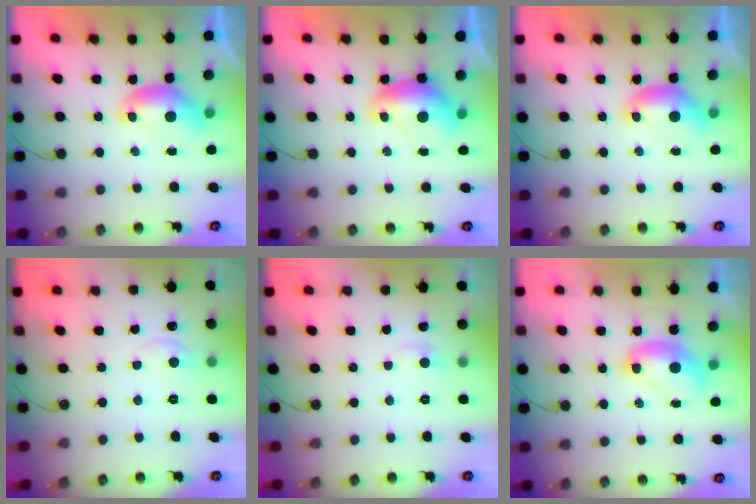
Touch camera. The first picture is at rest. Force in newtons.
{"total": 1.4, "press": 1.3, "slide": 0.4}
{"total": 0.0}
{"total": 0.6, "press": 0.1, "slide": 0.6}
{"total": 0.9, "press": 0.6, "slide": 0.7}
{"total": 2.0, "press": 2.0, "slide": 0.2}